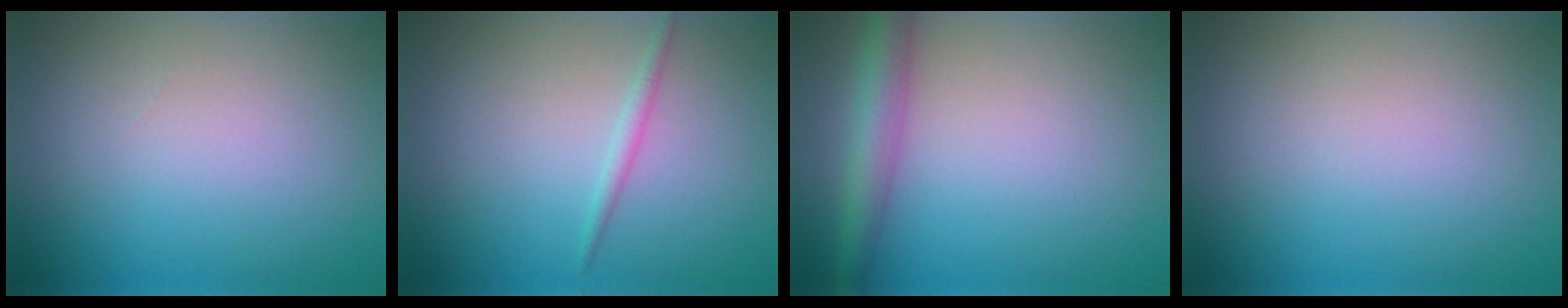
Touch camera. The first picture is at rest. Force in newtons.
{"total": 1.0, "press": 1.0, "slide": 0.0}
{"total": 3.5, "press": 3.5, "slide": 0.1}
{"total": 0.0}